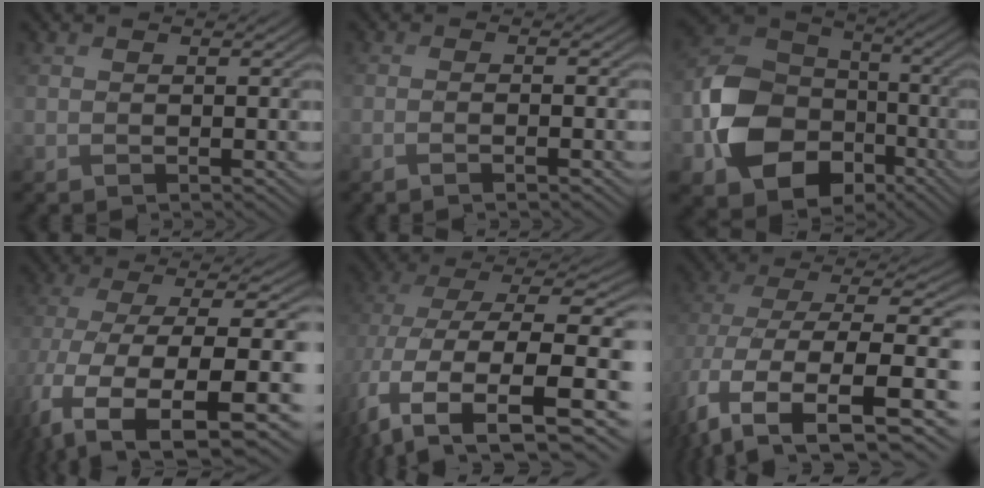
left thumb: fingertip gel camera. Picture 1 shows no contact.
{"total": 2.2, "force": [-0.8, 0.3, 2.0], "torque": [-0.030, 0.004, -0.025]}
{"total": 13.8, "force": [-4.6, 10.6, 7.6], "torque": [-0.173, -0.032, -0.094]}
{"total": 15.0, "force": [-6.0, 6.2, 12.3], "torque": [-0.290, -0.035, -0.082]}
{"total": 14.3, "force": [-2.9, 8.1, 11.4], "torque": [-0.281, -0.022, -0.035]}
{"total": 13.9, "force": [-2.5, 8.5, 10.7], "torque": [-0.277, -0.023, -0.029]}